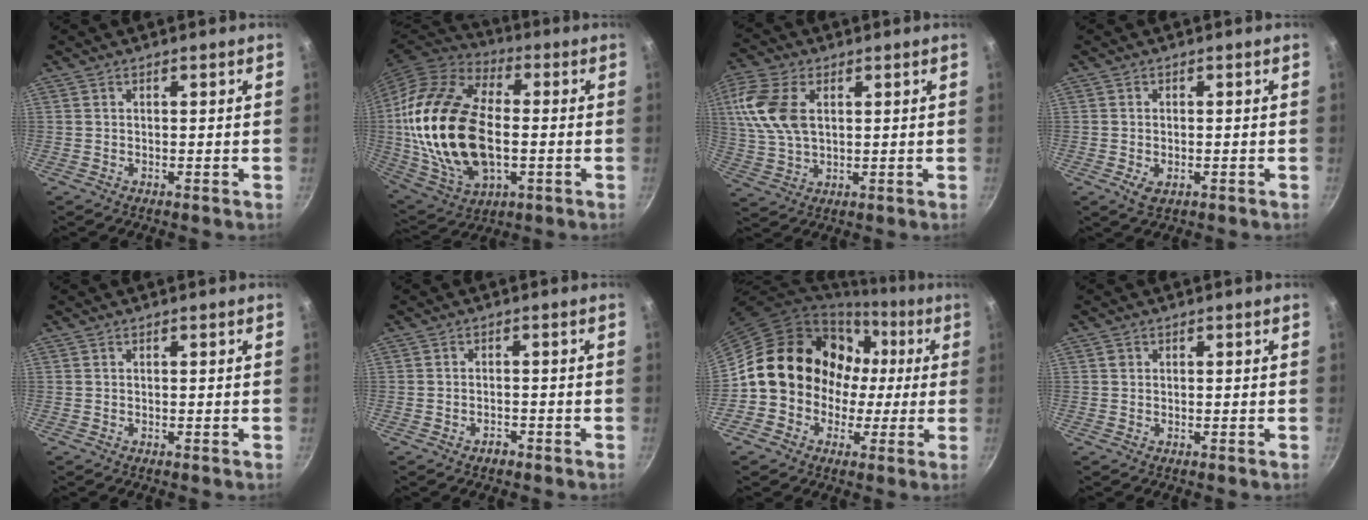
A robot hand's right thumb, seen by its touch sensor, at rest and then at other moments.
{"total": 26.5, "force": [-0.8, 15.7, 21.3], "torque": [-0.413, 0.016, -0.009]}
{"total": 11.6, "force": [2.9, 7.0, 8.8], "torque": [-0.179, 0.000, 0.053]}
{"total": 3.1, "force": [-1.0, 1.9, 2.2], "torque": [-0.041, -0.007, -0.016]}
{"total": 0.0}
{"total": 1.8, "force": [-1.3, 1.0, 0.7], "torque": [-0.007, 0.015, -0.017]}
{"total": 14.7, "force": [0.0, 13.2, 6.3], "torque": [-0.043, 0.041, -0.006]}
{"total": 0.8, "force": [0.2, 0.7, 0.2], "torque": [-0.002, 0.003, 0.001]}